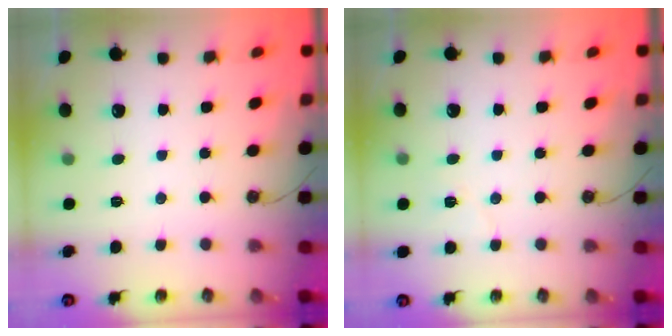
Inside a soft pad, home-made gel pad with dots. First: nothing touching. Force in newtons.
{"total": 6.2, "press": 5.5, "slide": 2.9}